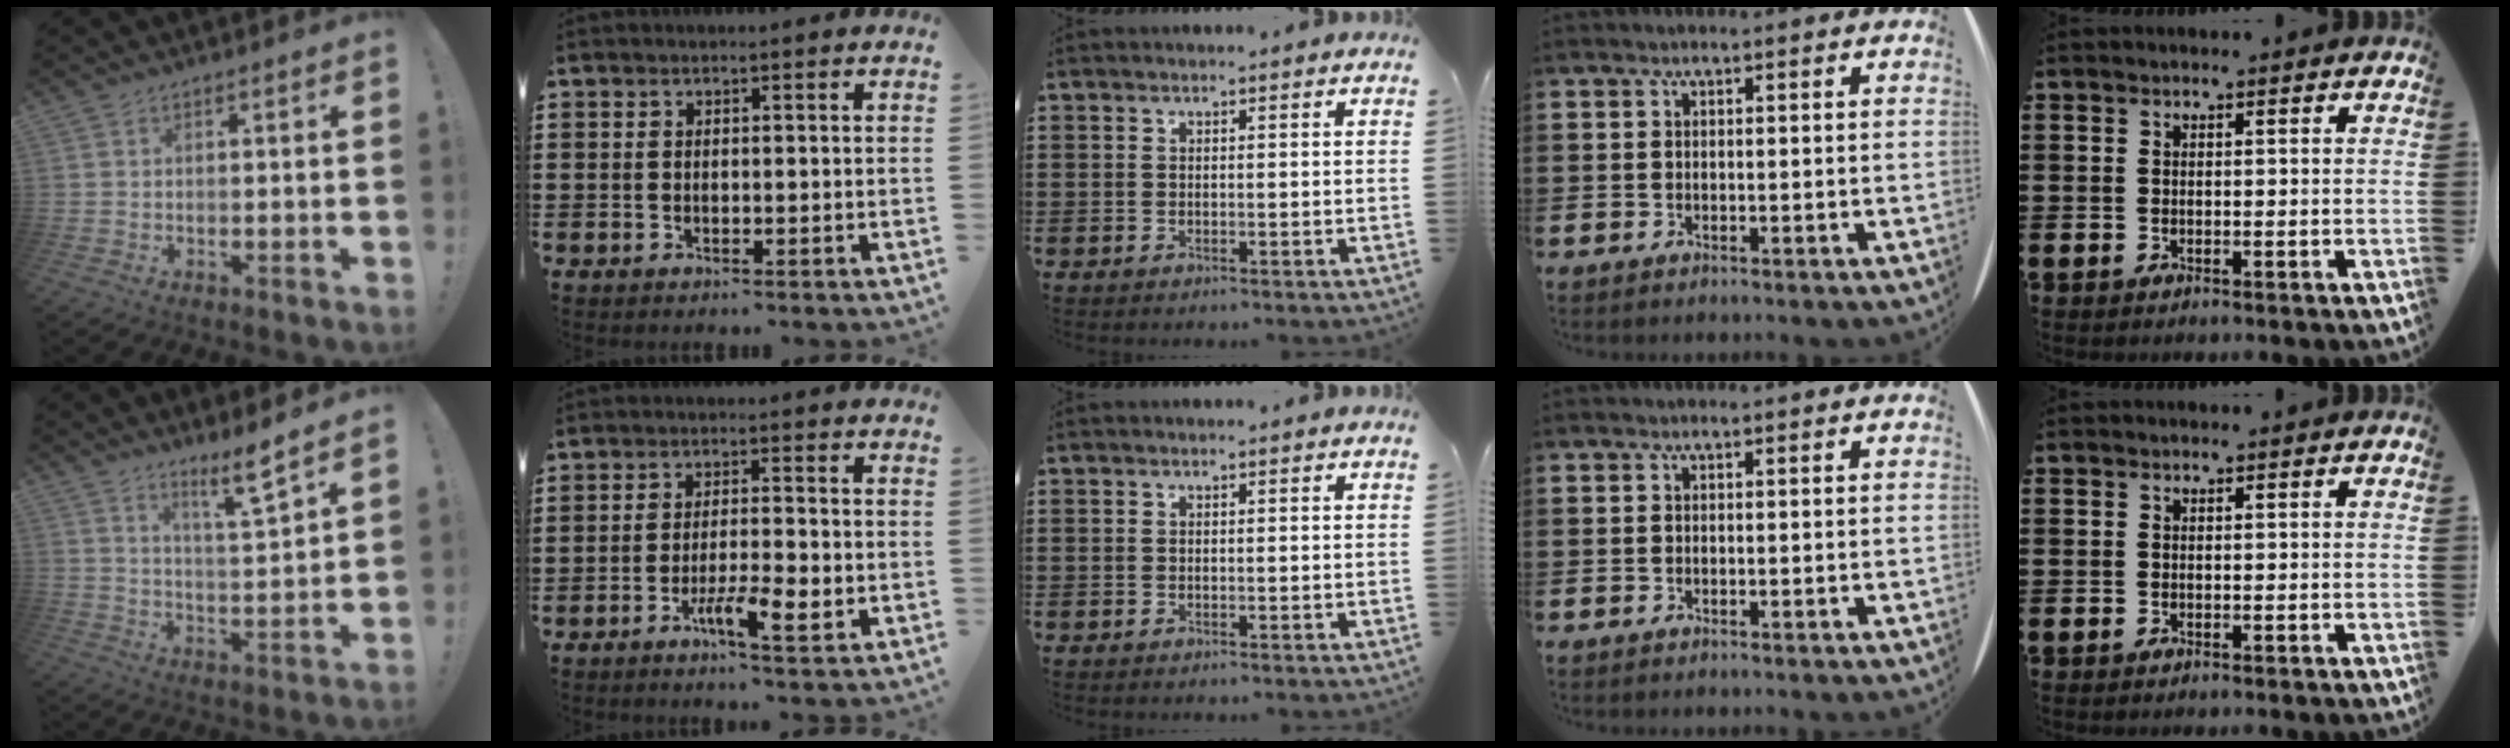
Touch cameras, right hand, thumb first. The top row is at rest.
{"thumb": {"total": 8.7, "force": [6.3, -0.1, 6.0], "torque": [-0.089, -0.048, 0.099]}, "index": {"total": 6.6, "force": [-2.9, 1.7, 5.7], "torque": [-0.098, -0.003, -0.049]}}